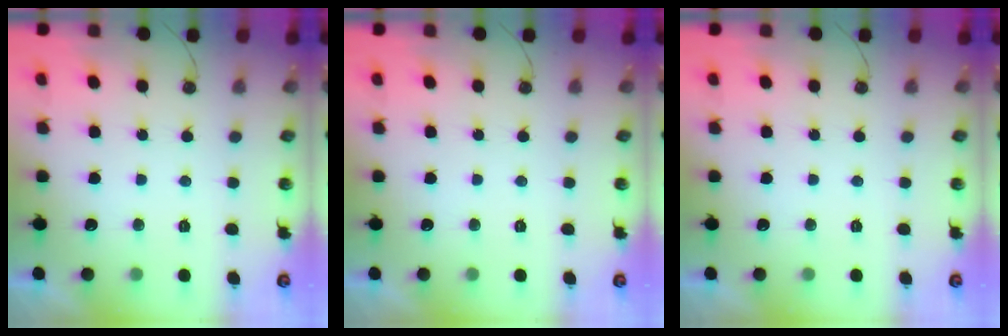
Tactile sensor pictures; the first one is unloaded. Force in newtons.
{"total": 0.0}
{"total": 0.0}